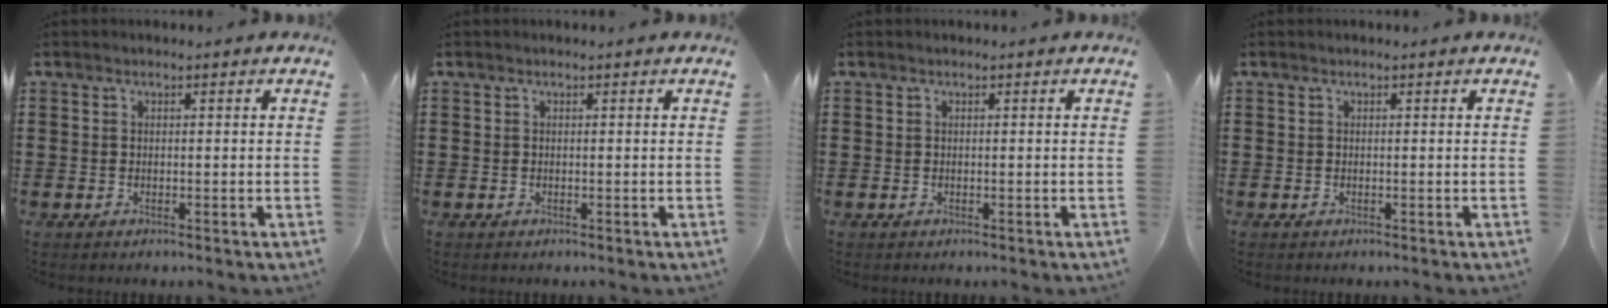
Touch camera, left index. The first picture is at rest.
{"total": 0.0}
{"total": 0.0}
{"total": 0.0}